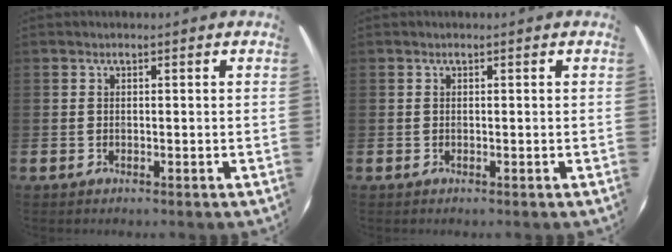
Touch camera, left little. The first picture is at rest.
{"total": 0.0}